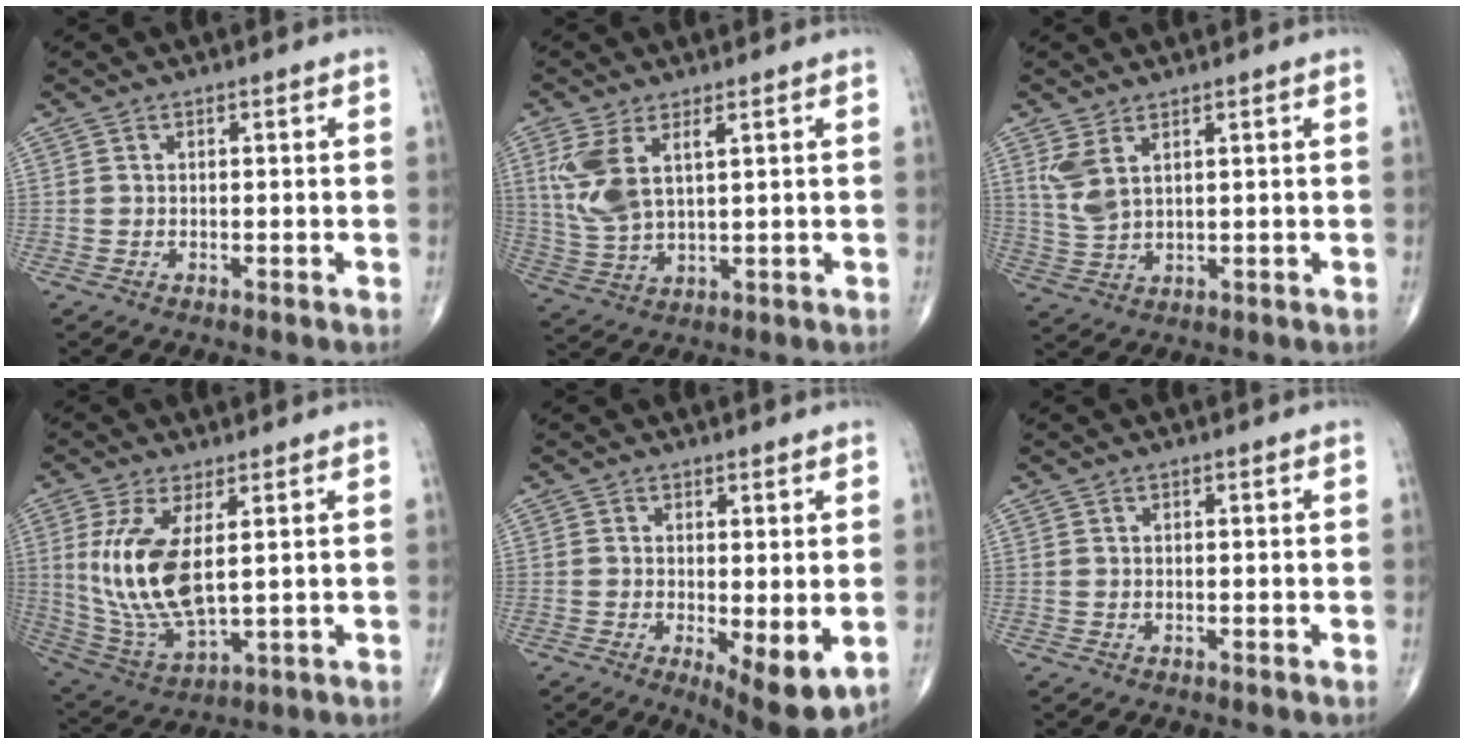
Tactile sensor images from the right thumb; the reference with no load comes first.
{"total": 8.6, "force": [3.2, 3.7, 7.1], "torque": [-0.158, -0.010, 0.075]}
{"total": 5.1, "force": [2.5, 2.2, 4.0], "torque": [-0.090, -0.009, 0.063]}
{"total": 13.9, "force": [2.5, 5.6, 12.4], "torque": [-0.264, -0.024, 0.068]}
{"total": 8.2, "force": [-1.4, 2.8, 7.6], "torque": [-0.110, -0.025, -0.015]}
{"total": 0.0}